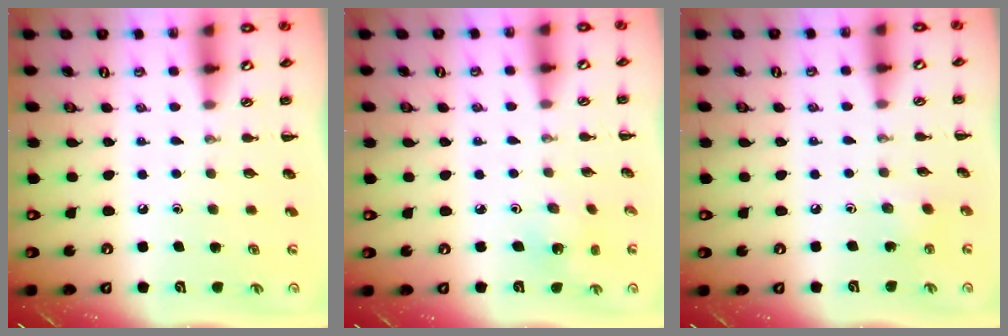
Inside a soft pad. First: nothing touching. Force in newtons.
{"total": 2.3, "press": 2.2, "slide": 0.7}
{"total": 2.1, "press": 2.1, "slide": 0.5}